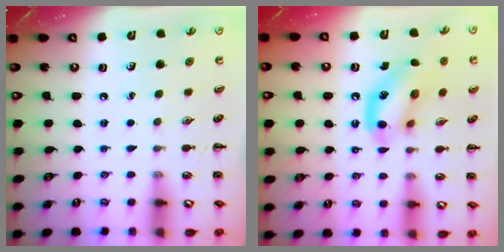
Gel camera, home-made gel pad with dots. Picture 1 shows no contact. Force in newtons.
{"total": 14.2, "press": 13.9, "slide": 2.4}